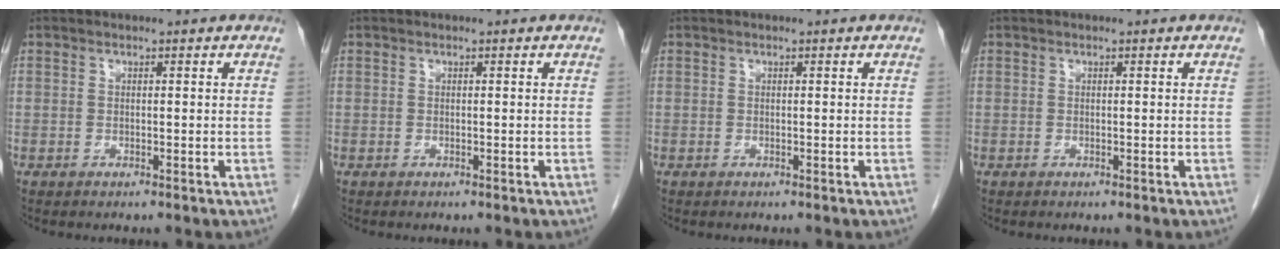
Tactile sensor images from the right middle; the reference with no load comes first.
{"total": 0.0}
{"total": 0.0}
{"total": 0.0}